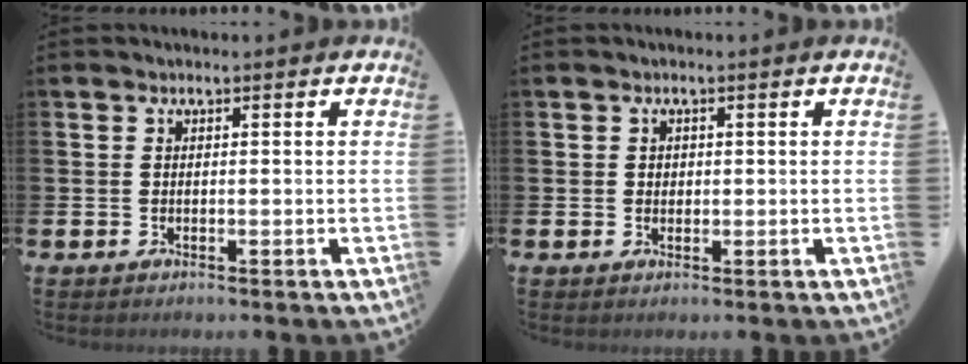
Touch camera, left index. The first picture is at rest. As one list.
[{"total": 1.0, "force": [0.5, 0.8, 0.3], "torque": [0.008, 0.002, 0.005]}]